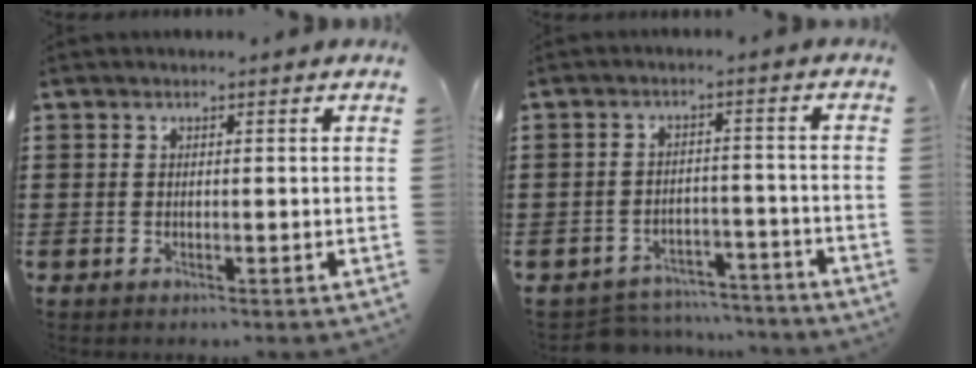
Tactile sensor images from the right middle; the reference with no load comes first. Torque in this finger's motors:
{"motor_torque": [0.17, -0.17, 0.00, 0.00]}